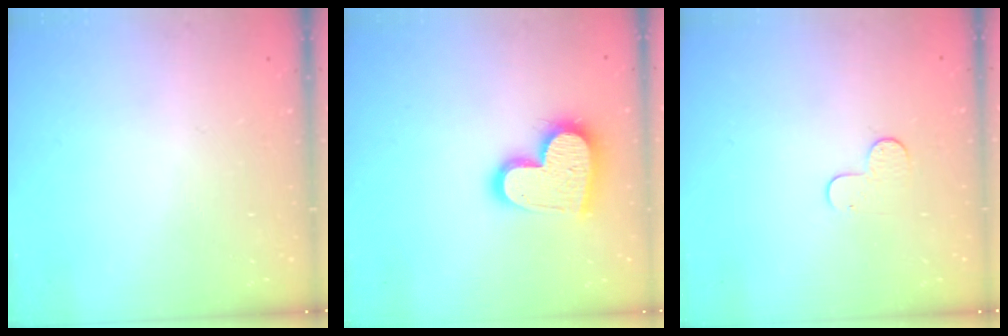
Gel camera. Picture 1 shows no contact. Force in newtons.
{"total": 17.9, "press": 17.9, "slide": 1.4}
{"total": 5.9, "press": 5.9, "slide": 0.4}